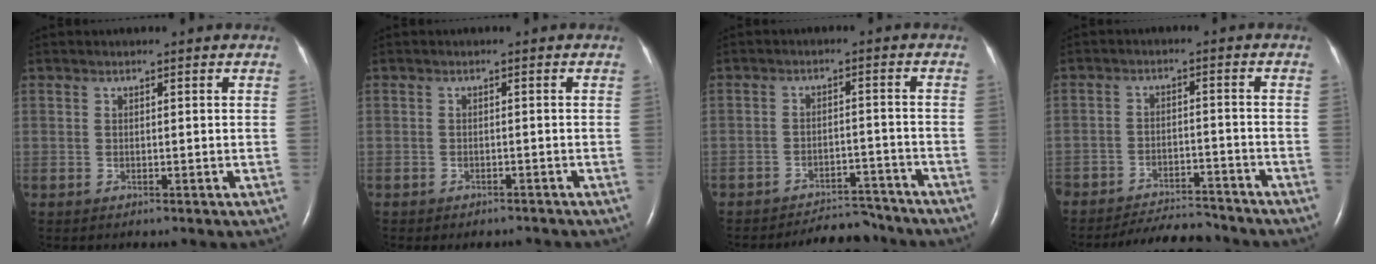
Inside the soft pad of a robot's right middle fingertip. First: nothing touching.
{"total": 2.9, "force": [-2.6, 1.1, 0.7], "torque": [-0.008, -0.002, -0.031]}
{"total": 7.3, "force": [-7.1, 1.6, 0.3], "torque": [0.000, 0.007, -0.100]}
{"total": 9.4, "force": [-9.1, 1.6, 1.8], "torque": [-0.025, -0.007, -0.134]}